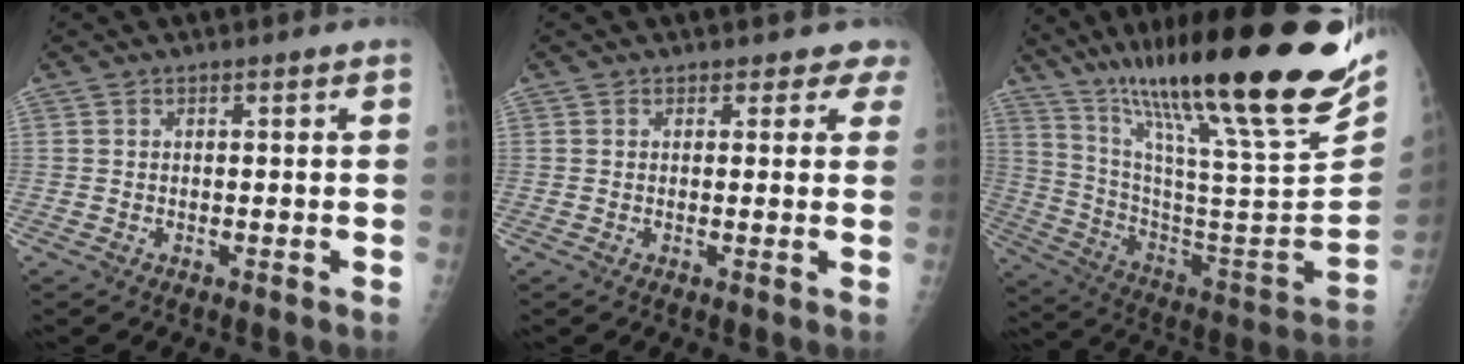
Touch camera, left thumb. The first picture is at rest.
{"total": 2.9, "force": [2.4, 1.6, -0.3], "torque": [0.034, -0.013, 0.004]}
{"total": 36.1, "force": [25.7, 4.5, 24.9], "torque": [-0.365, -0.111, 0.401]}